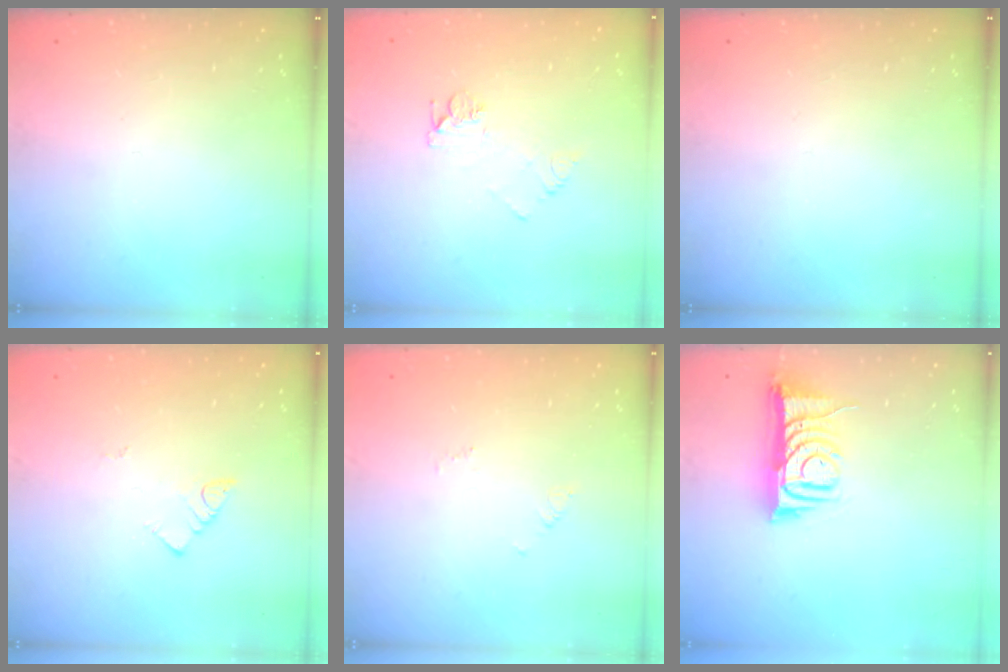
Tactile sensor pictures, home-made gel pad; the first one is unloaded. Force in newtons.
{"total": 5.6, "press": 5.6, "slide": 0.5}
{"total": 0.0}
{"total": 2.9, "press": 2.9, "slide": 0.3}
{"total": 2.7, "press": 2.7, "slide": 0.2}
{"total": 8.5, "press": 8.4, "slide": 0.4}